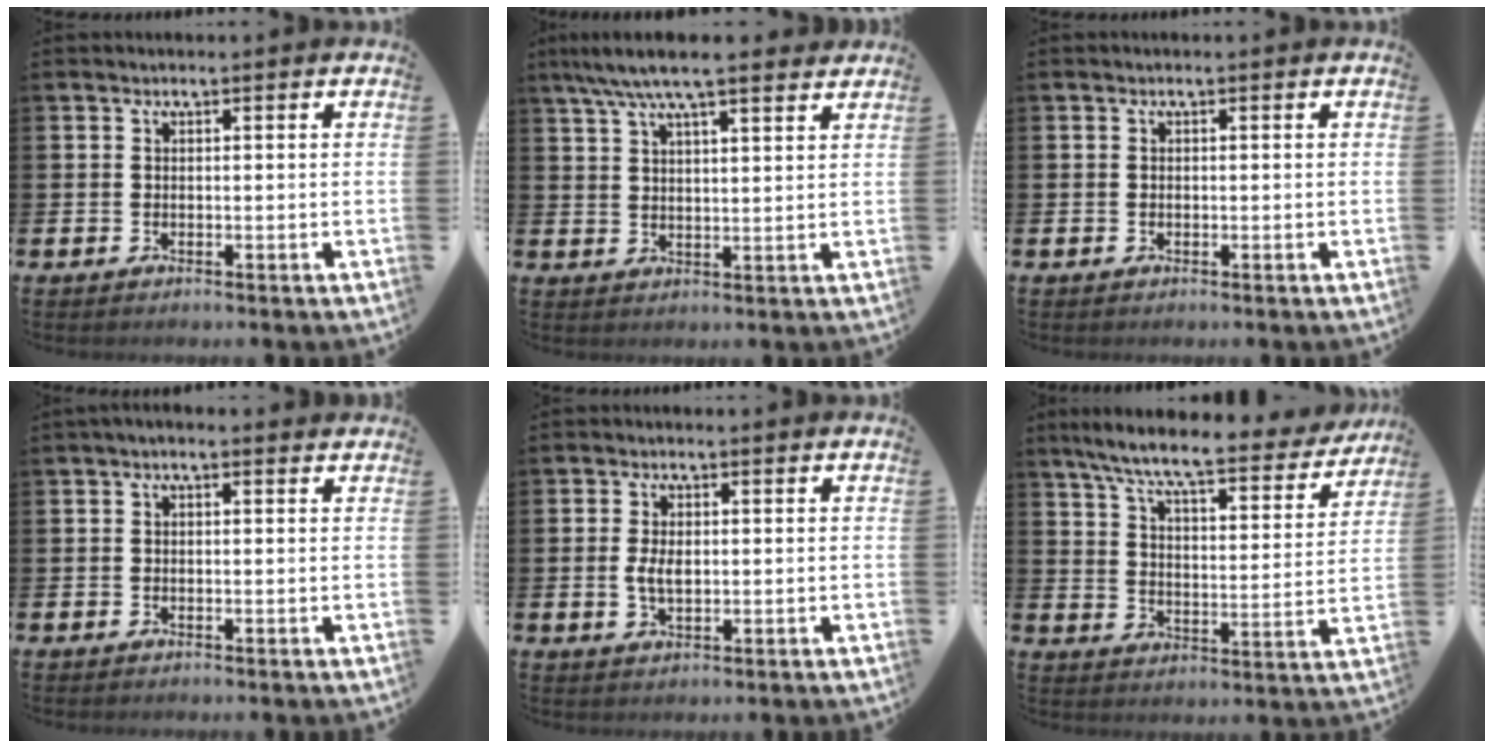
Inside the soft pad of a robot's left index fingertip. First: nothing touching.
{"total": 7.3, "force": [6.4, 1.2, 3.3], "torque": [-0.076, -0.015, 0.116]}
{"total": 0.0}
{"total": 0.6, "force": [-0.1, 0.2, 0.6], "torque": [-0.006, 0.003, -0.003]}
{"total": 3.2, "force": [0.1, 1.9, 2.7], "torque": [-0.040, 0.004, -0.003]}
{"total": 8.2, "force": [7.2, 0.9, 3.8], "torque": [-0.097, -0.047, 0.118]}